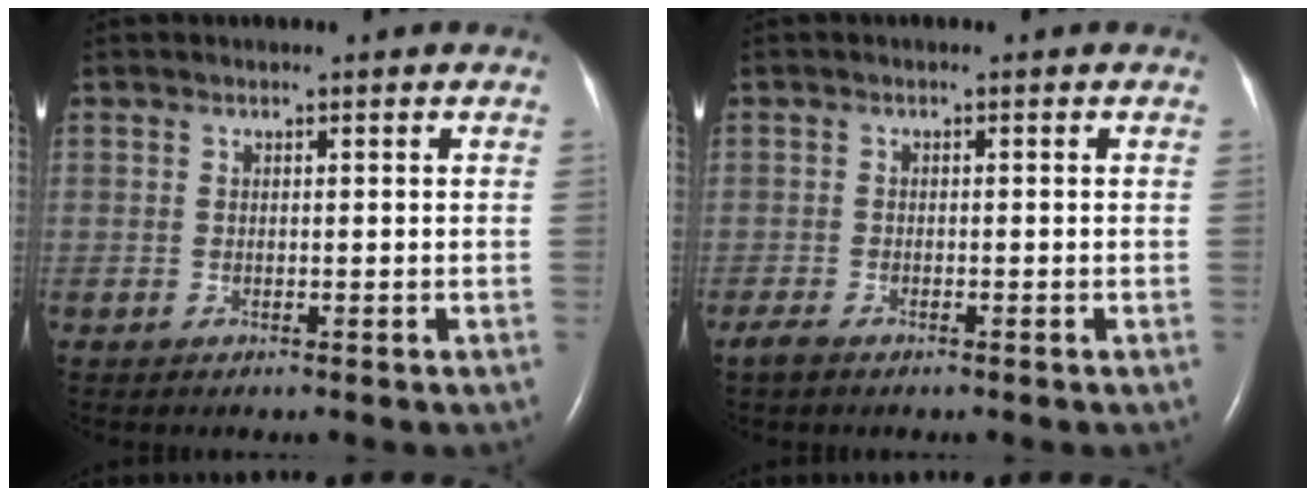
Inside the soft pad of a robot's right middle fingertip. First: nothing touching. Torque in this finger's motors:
{"motor_torque": [0.26, -0.24, 0.00, 0.00]}